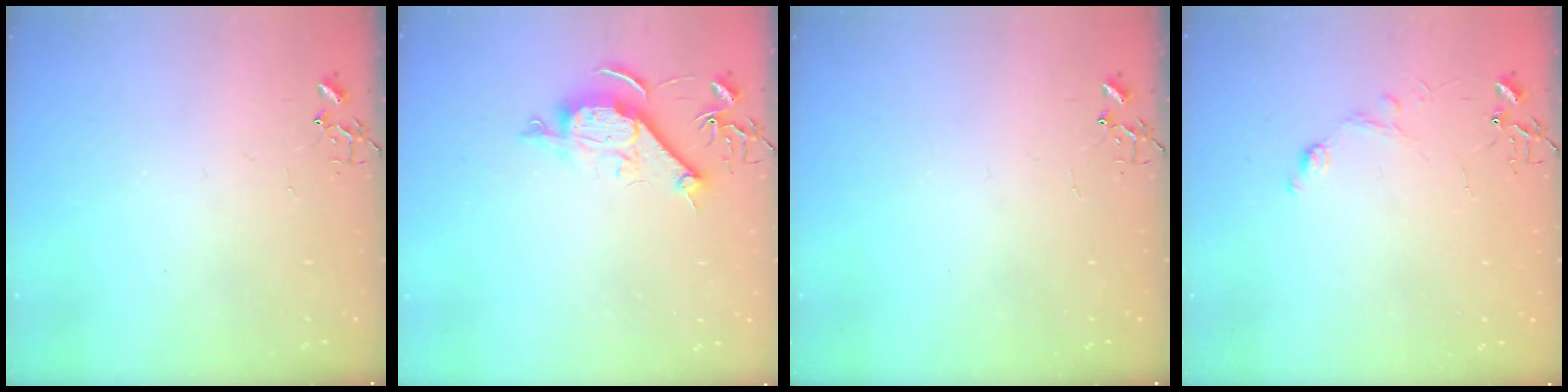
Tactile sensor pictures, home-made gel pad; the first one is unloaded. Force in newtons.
{"total": 10.4, "press": 10.4, "slide": 0.9}
{"total": 0.0}
{"total": 7.3, "press": 7.3, "slide": 0.8}